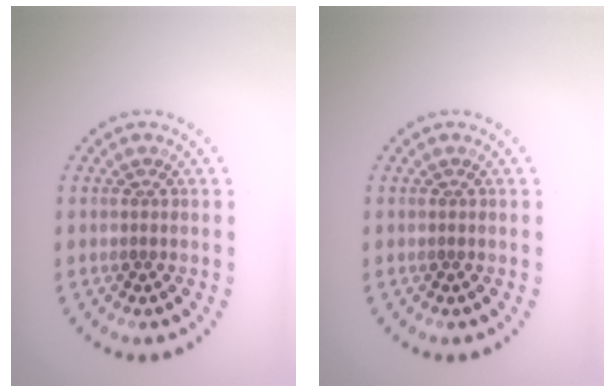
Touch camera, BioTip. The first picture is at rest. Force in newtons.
{"total": 0.0}